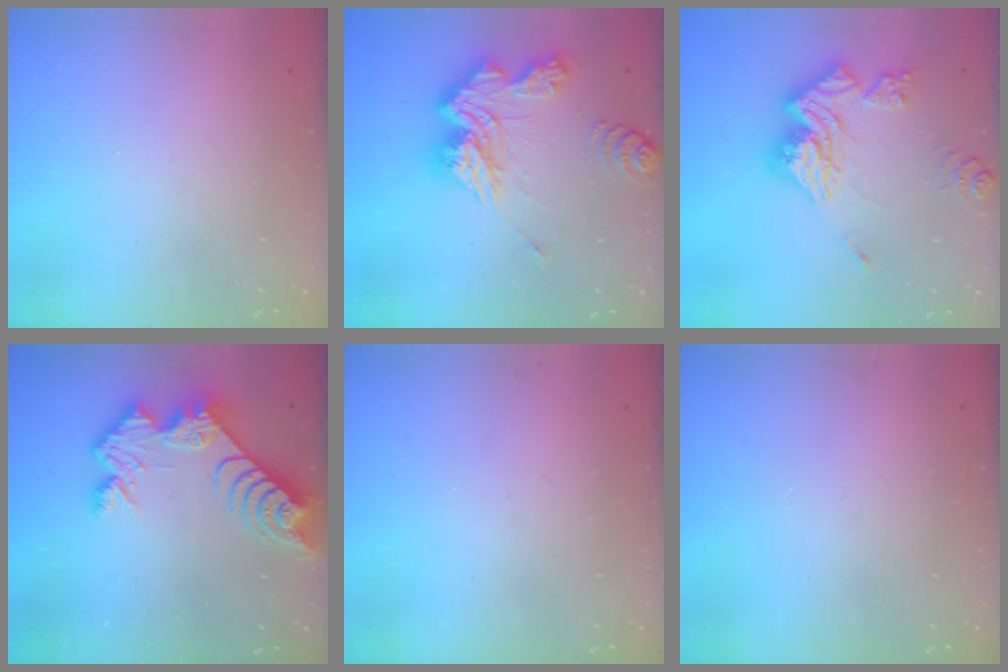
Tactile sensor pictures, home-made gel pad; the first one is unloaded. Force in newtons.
{"total": 20.4, "press": 20.3, "slide": 1.9}
{"total": 18.6, "press": 18.5, "slide": 1.8}
{"total": 12.1, "press": 12.1, "slide": 0.8}
{"total": 0.0}
{"total": 0.0}